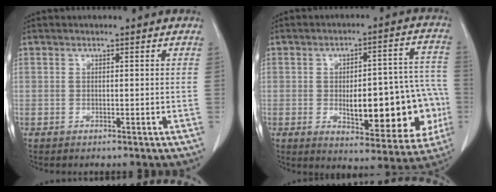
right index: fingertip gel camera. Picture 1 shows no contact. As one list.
[{"total": 18.4, "force": [-3.6, 6.6, 16.8], "torque": [-0.168, 0.037, -0.024]}]